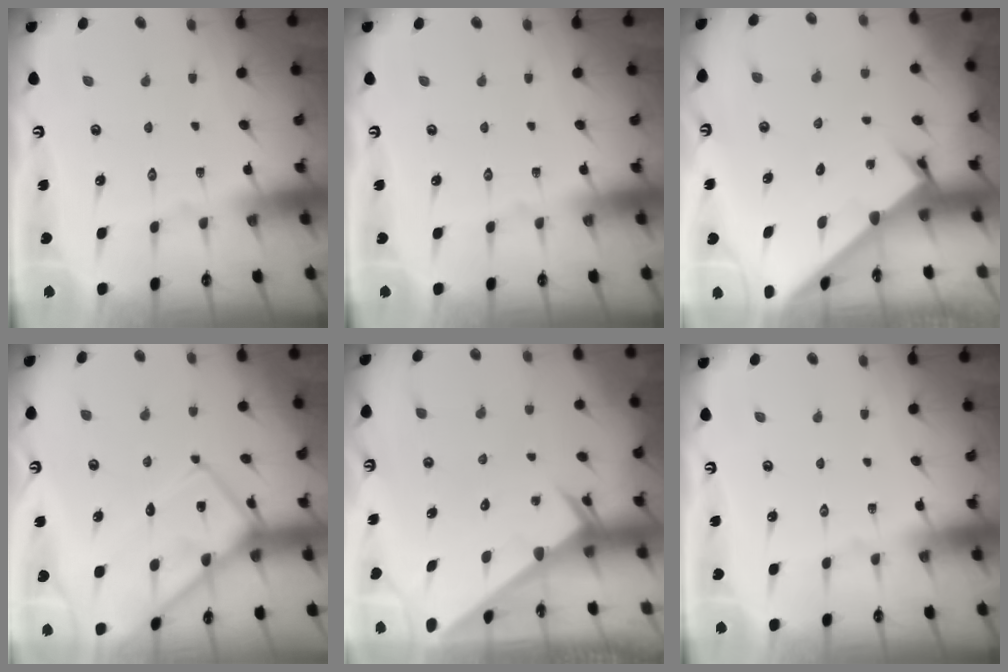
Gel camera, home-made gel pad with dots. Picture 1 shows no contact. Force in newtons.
{"total": 0.0}
{"total": 1.9, "press": 1.9, "slide": 0.1}
{"total": 13.2, "press": 13.2, "slide": 1.3}
{"total": 2.5, "press": 2.5, "slide": 0.0}
{"total": 0.0}